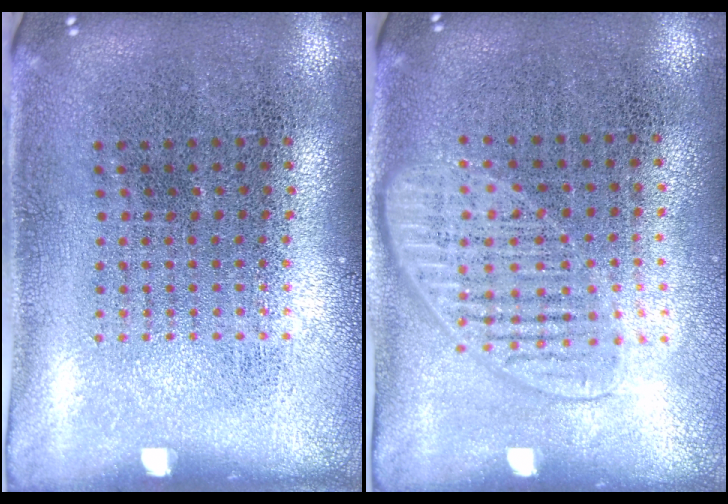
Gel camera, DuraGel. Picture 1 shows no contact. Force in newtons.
{"total": 1.4, "press": 1.3, "slide": 0.6}